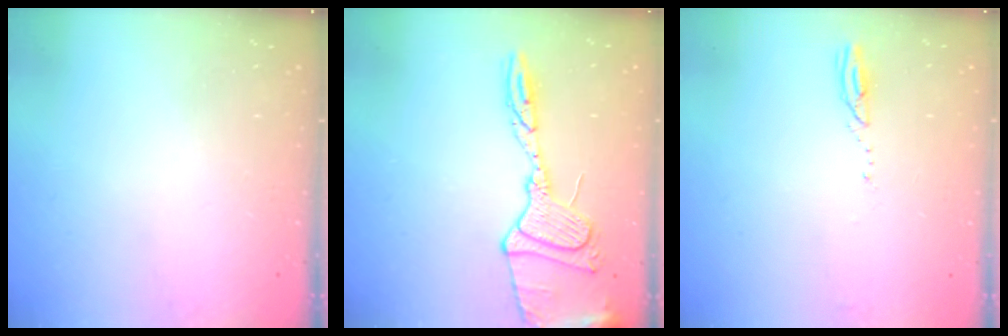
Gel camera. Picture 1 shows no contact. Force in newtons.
{"total": 15.1, "press": 15.0, "slide": 1.3}
{"total": 2.3, "press": 2.3, "slide": 0.3}